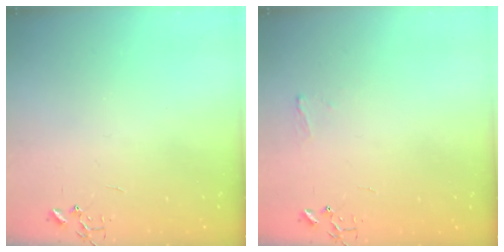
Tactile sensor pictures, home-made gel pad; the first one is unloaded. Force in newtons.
{"total": 5.2, "press": 5.1, "slide": 0.6}